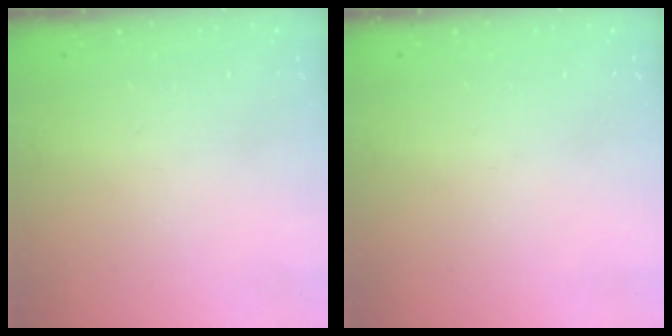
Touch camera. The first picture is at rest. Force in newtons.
{"total": 0.0}